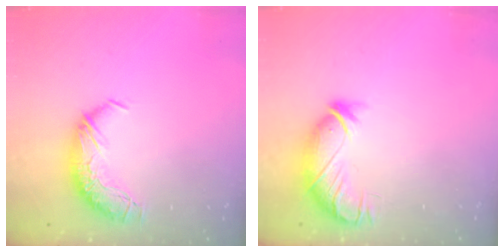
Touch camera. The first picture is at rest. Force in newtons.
{"total": 3.9, "press": 3.4, "slide": 2.0}